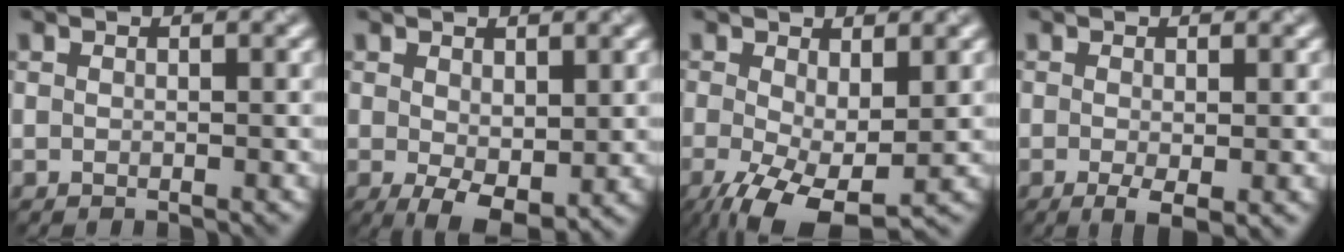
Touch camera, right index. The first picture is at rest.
{"total": 4.3, "force": [-0.4, 2.3, 3.6], "torque": [-0.067, -0.013, 0.001]}
{"total": 7.4, "force": [-2.4, 3.4, 6.1], "torque": [-0.137, -0.026, -0.032]}
{"total": 2.2, "force": [-0.6, 0.6, 2.1], "torque": [-0.036, -0.011, -0.009]}